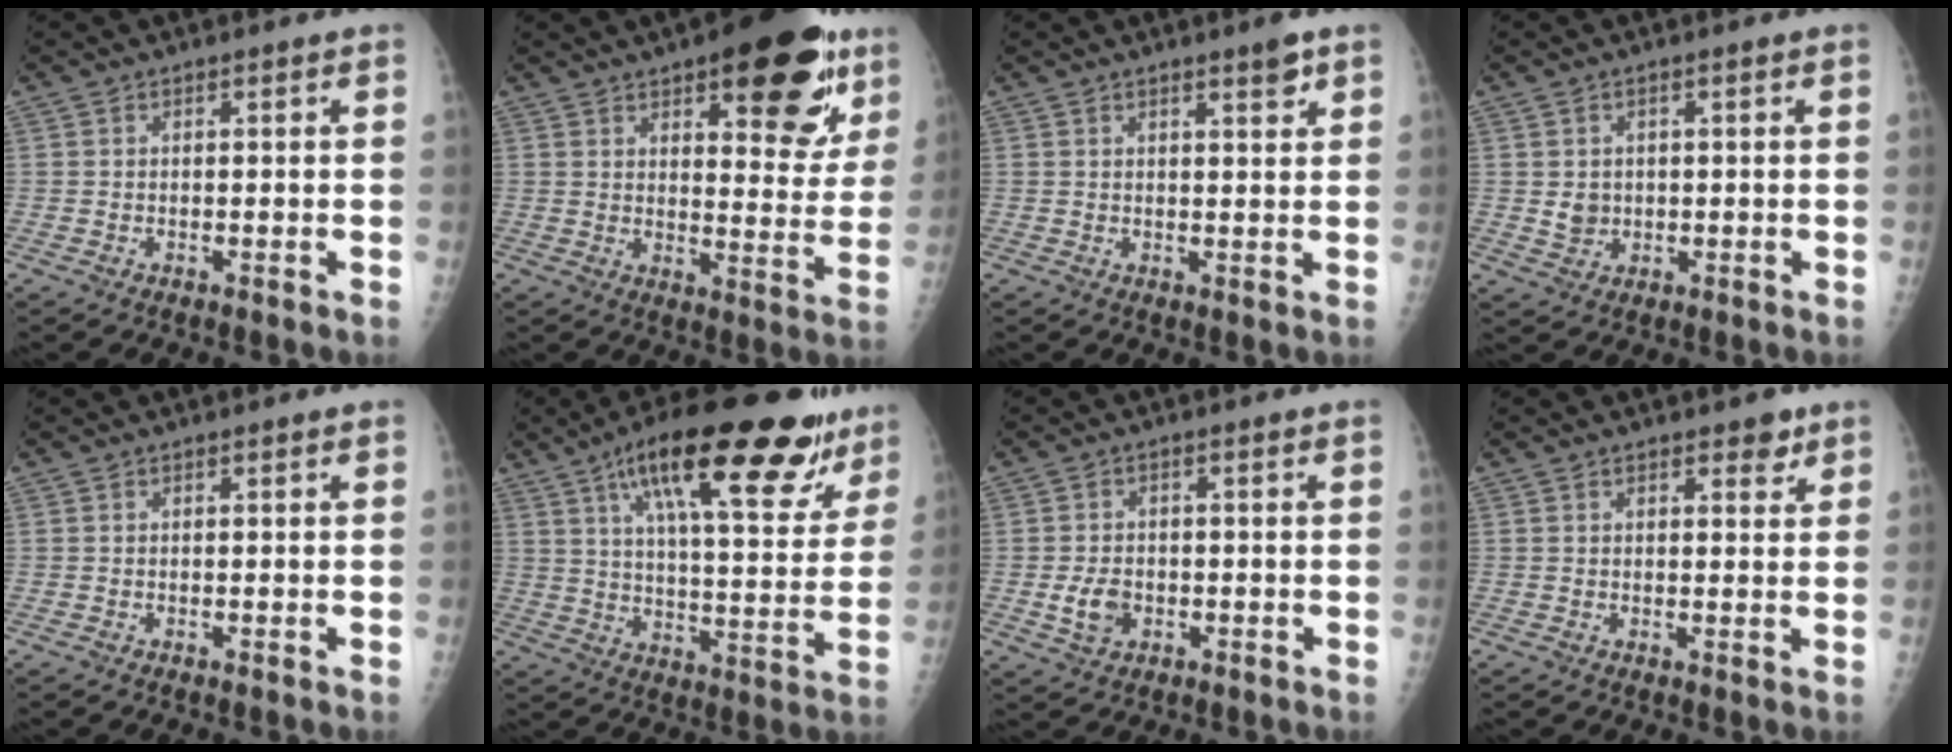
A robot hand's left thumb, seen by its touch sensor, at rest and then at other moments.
{"total": 19.9, "force": [10.7, 7.9, 14.8], "torque": [-0.141, -0.043, 0.143]}
{"total": 2.9, "force": [1.9, 0.5, 2.1], "torque": [-0.025, -0.012, 0.026]}
{"total": 2.9, "force": [0.2, 2.6, 1.3], "torque": [-0.010, -0.001, 0.011]}
{"total": 0.0}
{"total": 25.9, "force": [15.3, 8.4, 19.2], "torque": [-0.249, -0.029, 0.229]}
{"total": 4.7, "force": [-1.2, 3.4, 2.9], "torque": [-0.045, 0.003, -0.017]}
{"total": 3.0, "force": [2.0, 1.4, 1.7], "torque": [-0.004, -0.009, 0.024]}